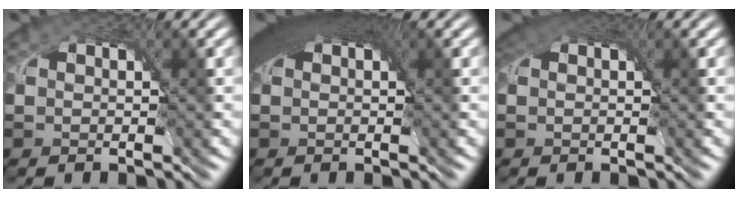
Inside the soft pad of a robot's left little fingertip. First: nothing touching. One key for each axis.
{"total": 7.0, "fx": 2.9, "fy": 3.3, "fz": 5.5, "tx": -0.084, "ty": 0.018, "tz": 0.031}
{"total": 3.6, "fx": 1.8, "fy": 2.1, "fz": 2.2, "tx": -0.042, "ty": 0.008, "tz": 0.021}